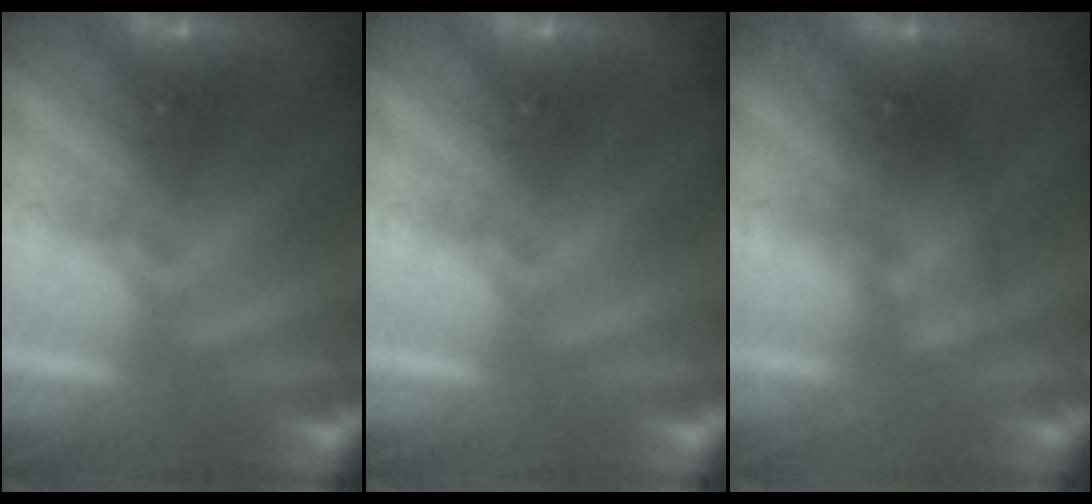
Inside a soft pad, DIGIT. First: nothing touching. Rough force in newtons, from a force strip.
{"total": 0.0}
{"total": 2.6}